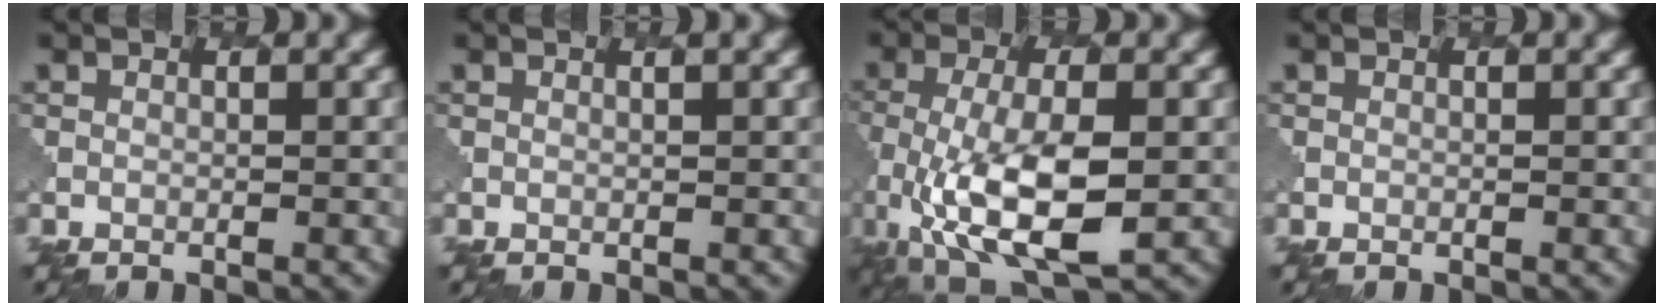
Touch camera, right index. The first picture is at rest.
{"total": 1.3, "force": [0.5, 0.5, 1.0], "torque": [-0.007, -0.004, 0.002]}
{"total": 9.5, "force": [-2.3, 3.9, 8.3], "torque": [-0.171, -0.018, -0.033]}
{"total": 0.0}